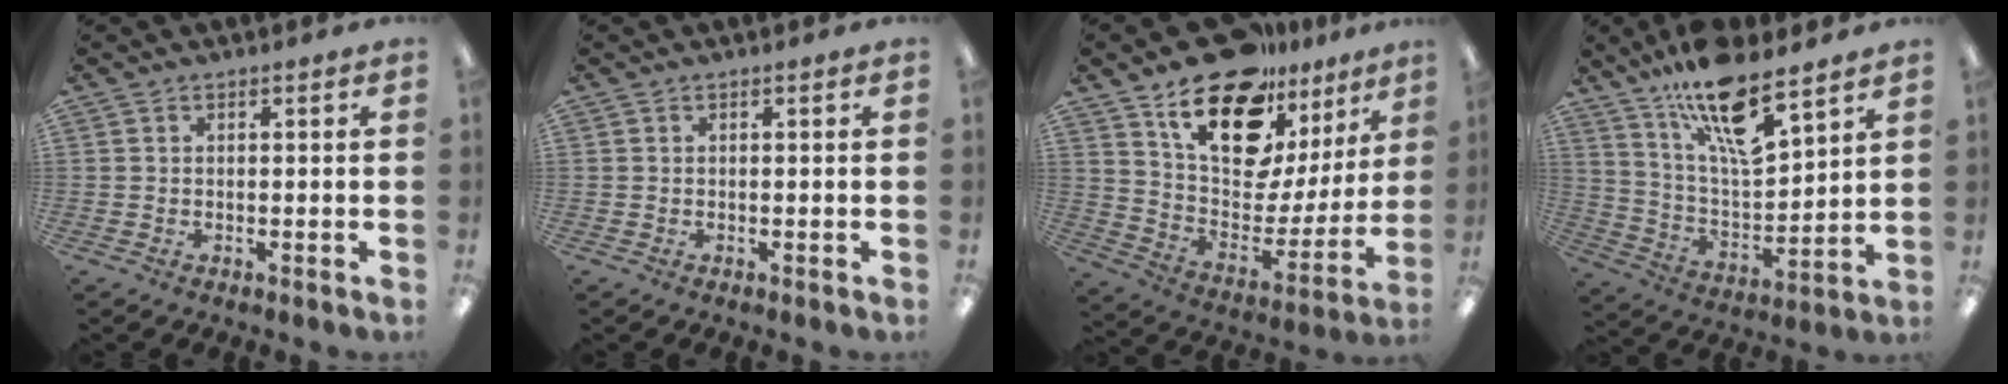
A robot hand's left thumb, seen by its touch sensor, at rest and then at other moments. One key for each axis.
{"total": 0.0}
{"total": 21.4, "fx": 14.8, "fy": 11.0, "fz": 10.9, "tx": -0.179, "ty": -0.102, "tz": 0.265}
{"total": 17.7, "fx": 12.6, "fy": 5.4, "fz": 11.2, "tx": -0.196, "ty": -0.071, "tz": 0.212}